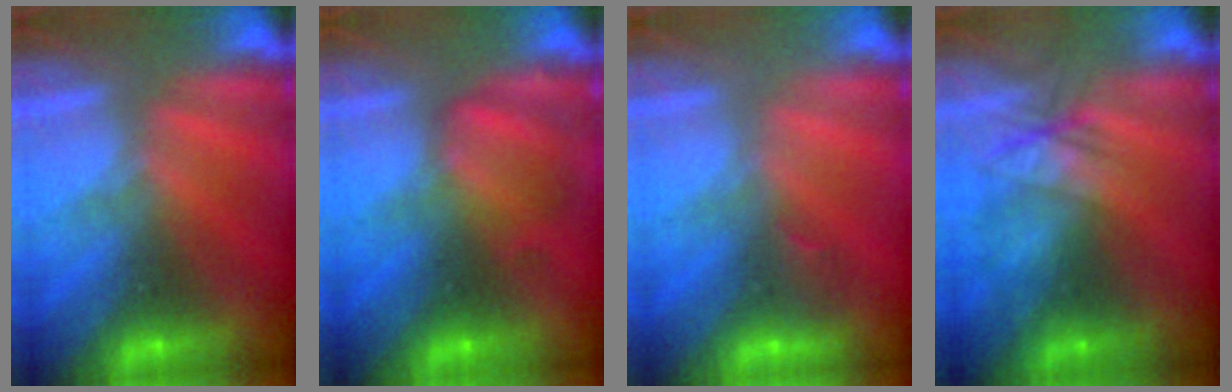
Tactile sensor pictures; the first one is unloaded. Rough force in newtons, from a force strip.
{"total": 2.5}
{"total": 3.1}
{"total": 2.1}